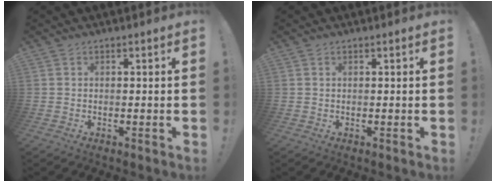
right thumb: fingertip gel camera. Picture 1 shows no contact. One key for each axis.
{"total": 0.0}